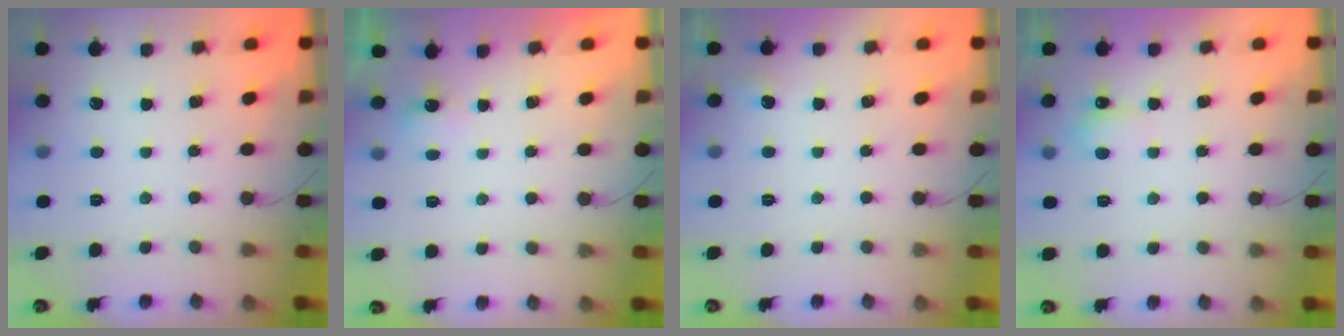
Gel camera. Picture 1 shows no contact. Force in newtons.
{"total": 3.6, "press": 1.5, "slide": 3.3}
{"total": 3.7, "press": 3.4, "slide": 1.5}
{"total": 3.7, "press": 3.6, "slide": 1.1}